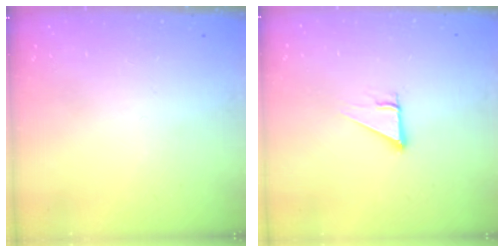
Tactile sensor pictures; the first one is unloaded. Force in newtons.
{"total": 3.3, "press": 3.3, "slide": 0.2}